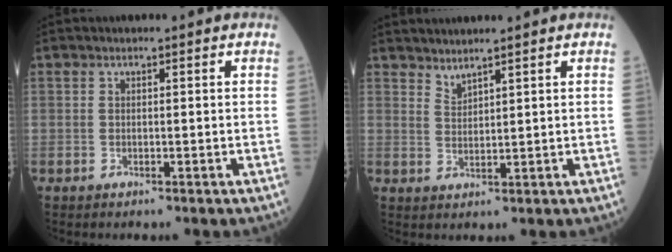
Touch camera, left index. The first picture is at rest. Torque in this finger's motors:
{"motor_torque": [-0.46, 0.37, -0.61, -0.21]}